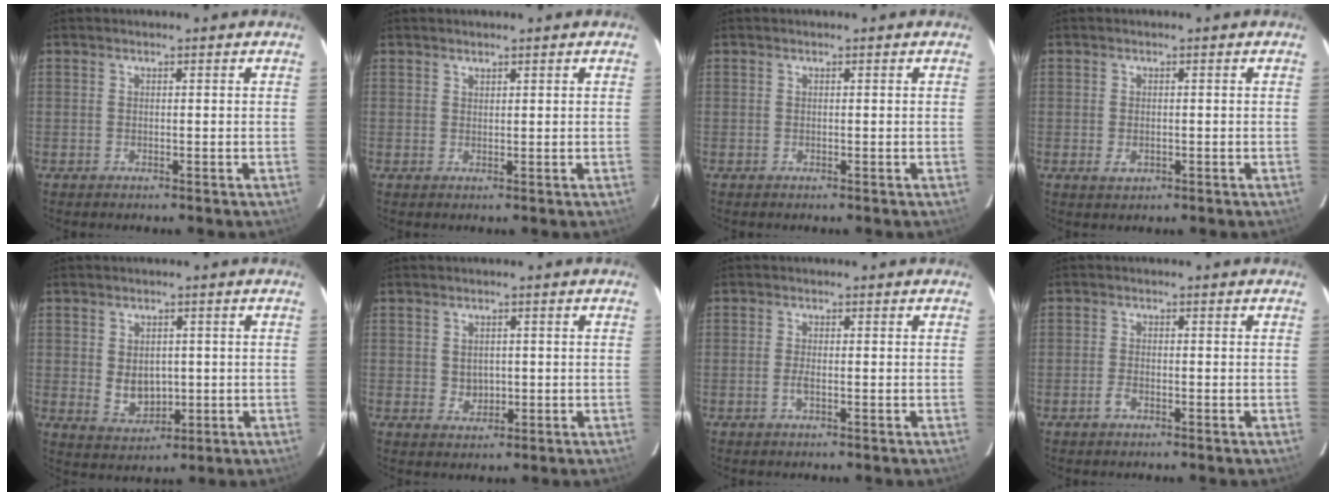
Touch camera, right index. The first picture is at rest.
{"total": 0.8, "force": [0.8, 0.3, 0.1], "torque": [-0.002, 0.002, 0.015]}
{"total": 0.0}
{"total": 2.0, "force": [-0.4, 1.4, 1.3], "torque": [-0.023, -0.002, -0.005]}
{"total": 6.0, "force": [-0.1, 4.6, 3.9], "torque": [-0.068, -0.006, 0.015]}
{"total": 2.9, "force": [0.1, 2.6, 1.3], "torque": [-0.019, 0.001, 0.008]}
{"total": 1.6, "force": [-0.5, 0.4, 1.5], "torque": [-0.033, -0.001, -0.010]}
{"total": 2.0, "force": [-1.1, 1.0, 1.3], "torque": [-0.031, 0.001, -0.022]}